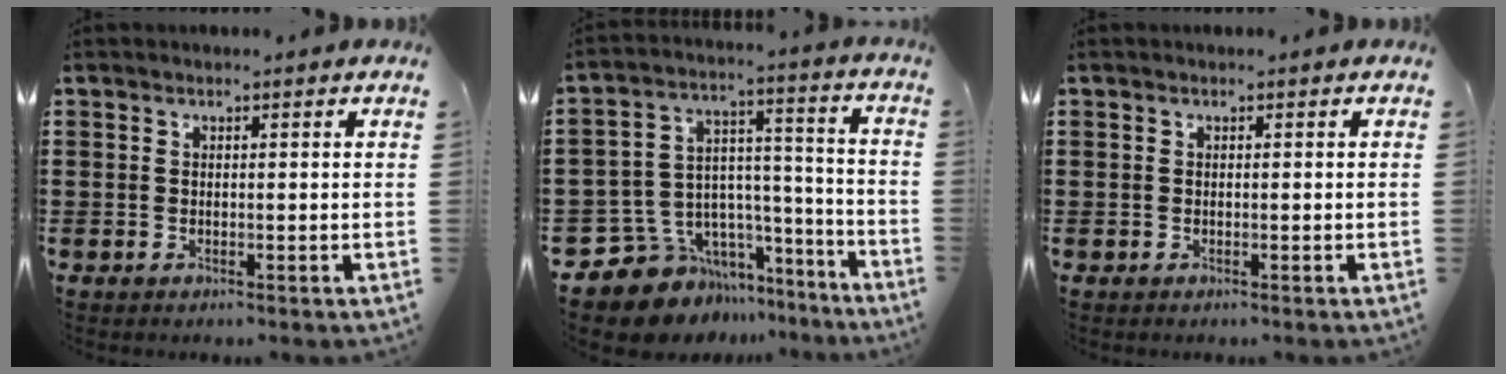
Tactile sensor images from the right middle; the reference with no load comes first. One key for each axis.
{"total": 9.7, "fx": -7.7, "fy": 5.8, "fz": 1.3, "tx": -0.054, "ty": 0.004, "tz": -0.142}
{"total": 0.0}